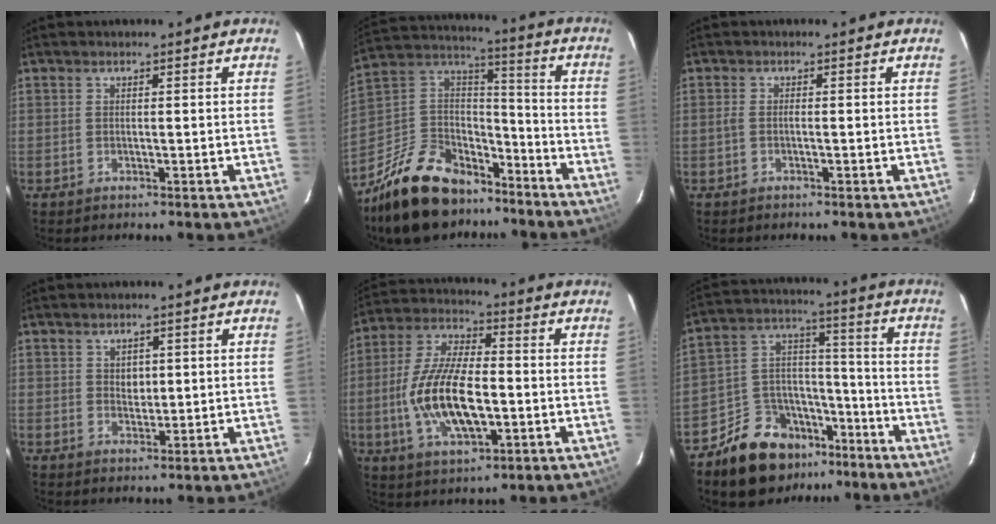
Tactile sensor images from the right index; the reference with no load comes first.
{"total": 21.3, "force": [-15.0, 12.0, 9.3], "torque": [-0.214, 0.044, -0.234]}
{"total": 0.8, "force": [-0.4, 0.1, 0.7], "torque": [-0.014, 0.003, -0.009]}
{"total": 2.3, "force": [0.8, 1.9, 1.0], "torque": [-0.010, 0.003, 0.016]}
{"total": 15.4, "force": [-3.0, 6.5, 13.6], "torque": [-0.283, -0.001, -0.054]}
{"total": 15.1, "force": [-10.4, 9.4, 5.4], "torque": [-0.115, 0.059, -0.153]}